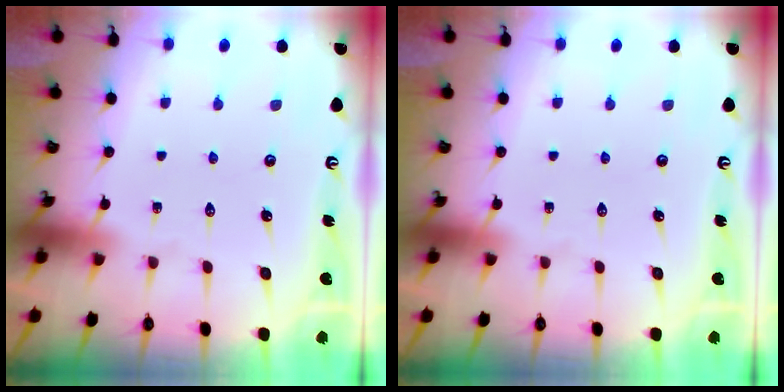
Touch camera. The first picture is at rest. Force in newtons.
{"total": 0.0}